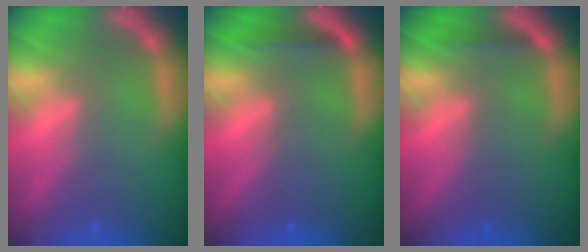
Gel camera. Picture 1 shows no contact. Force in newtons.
{"total": 1.4}
{"total": 0.9}